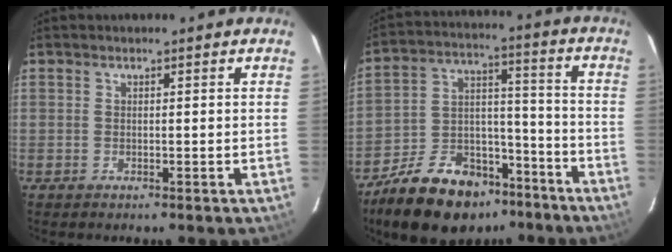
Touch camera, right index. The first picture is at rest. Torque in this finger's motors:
{"motor_torque": [1.06, -1.08, 0.36, 0.08]}